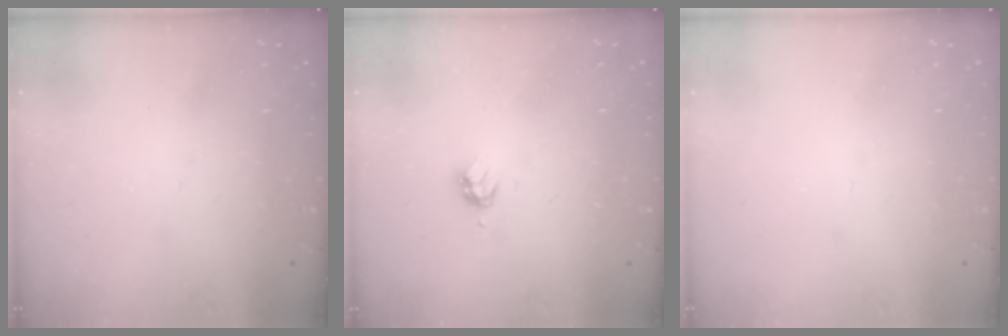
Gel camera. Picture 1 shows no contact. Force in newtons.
{"total": 2.9, "press": 2.8, "slide": 0.4}
{"total": 0.0}